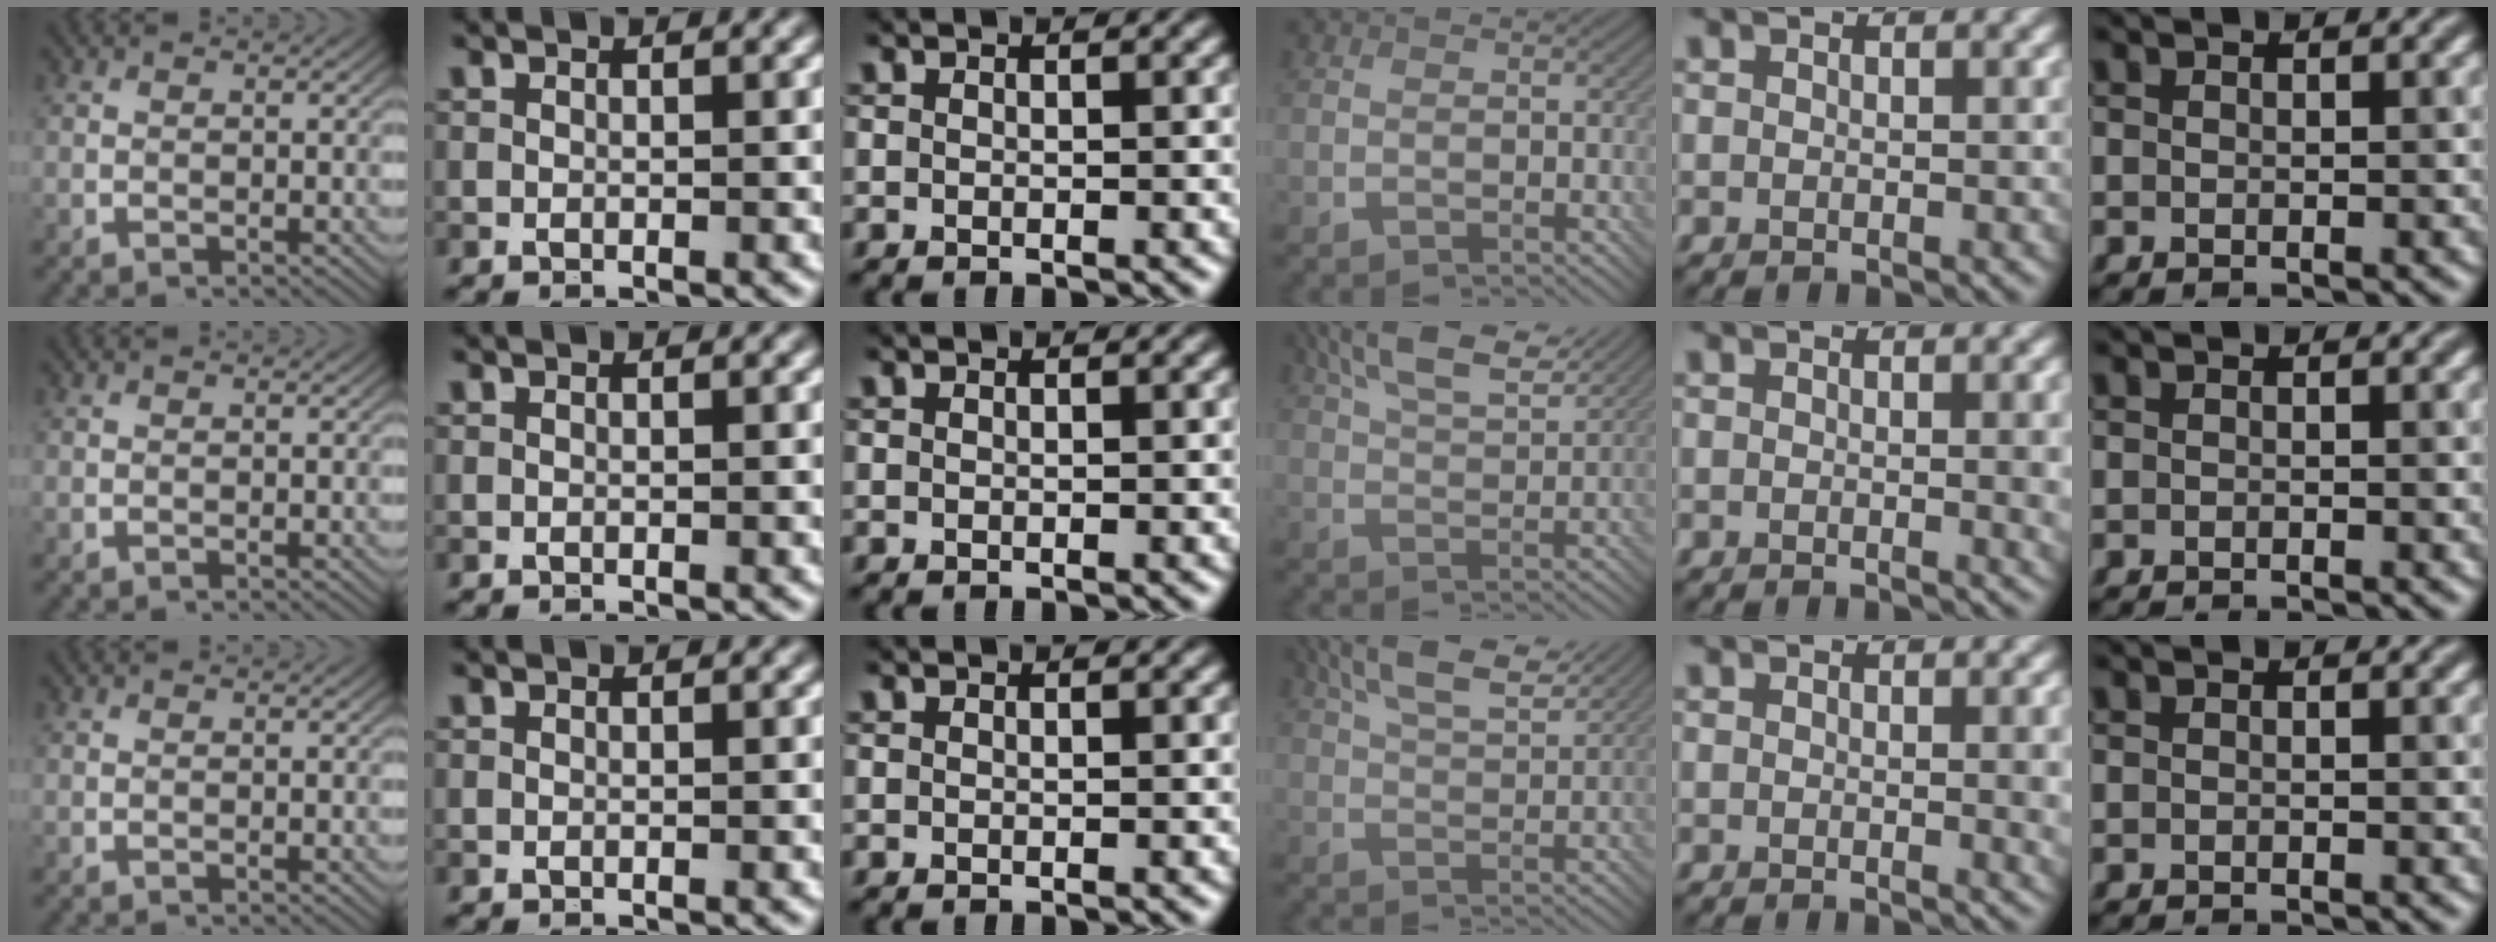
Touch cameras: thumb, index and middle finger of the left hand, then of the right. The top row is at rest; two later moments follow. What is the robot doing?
{"motion": "insert", "object": "bottle cap"}